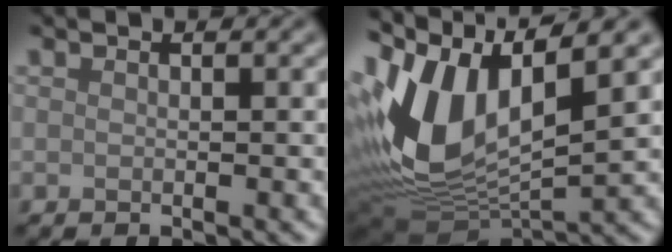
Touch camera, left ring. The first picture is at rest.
{"total": 11.8, "force": [3.0, 6.4, 9.4], "torque": [-0.212, -0.002, 0.055]}